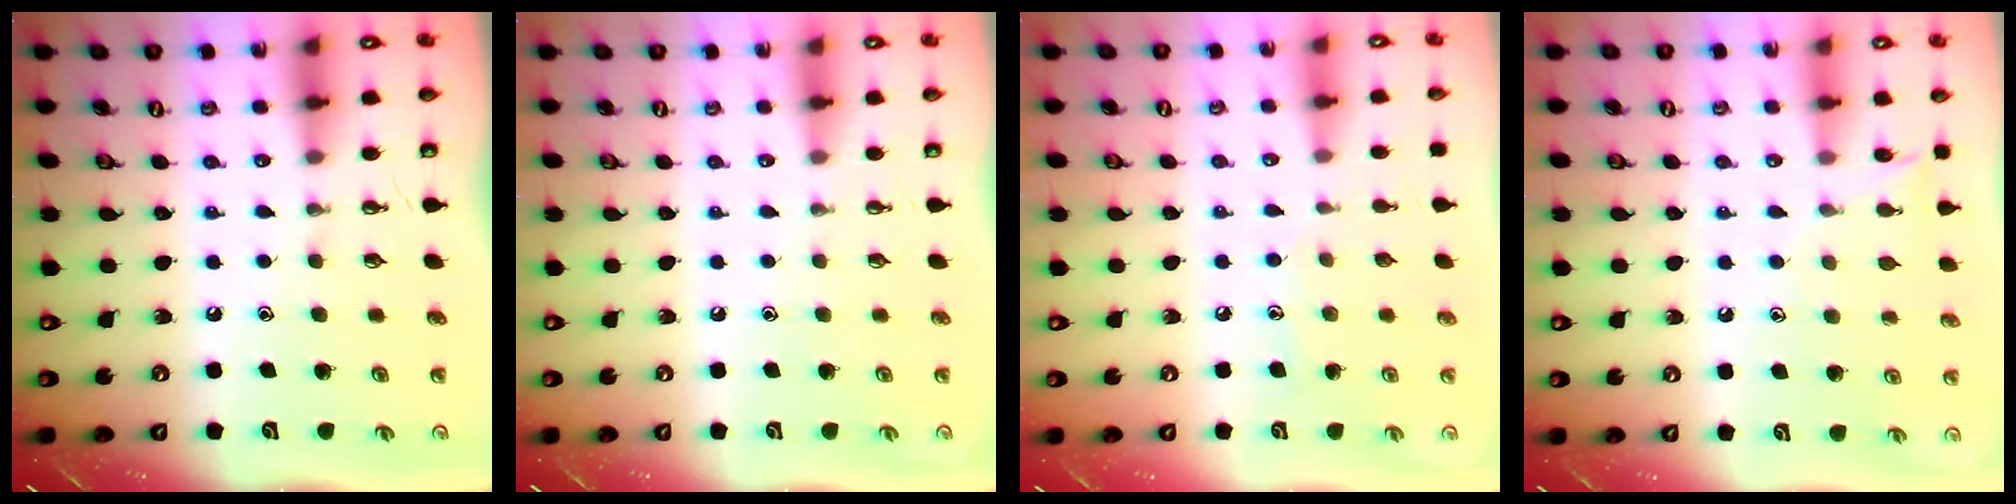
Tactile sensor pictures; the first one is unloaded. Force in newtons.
{"total": 0.0}
{"total": 5.5, "press": 5.4, "slide": 0.5}
{"total": 5.7, "press": 5.6, "slide": 0.6}